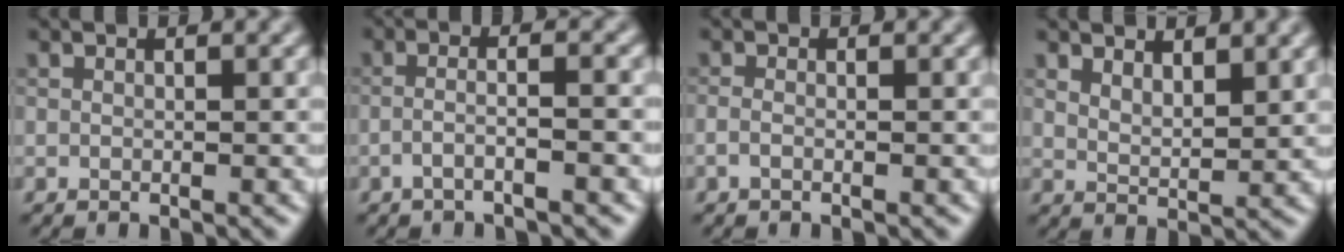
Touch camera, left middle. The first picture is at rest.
{"total": 2.7, "force": [-1.1, 0.6, 2.4], "torque": [-0.035, 0.010, -0.032]}
{"total": 0.8, "force": [-0.4, 0.3, 0.6], "torque": [-0.015, -0.001, -0.010]}
{"total": 2.9, "force": [2.3, 0.9, 1.5], "torque": [-0.028, -0.003, 0.043]}